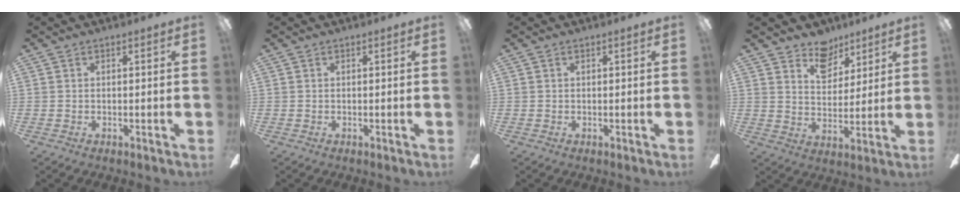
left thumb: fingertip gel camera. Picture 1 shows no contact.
{"total": 0.0}
{"total": 0.0}
{"total": 8.9, "force": [6.7, 5.3, 2.7], "torque": [-0.039, -0.033, 0.124]}